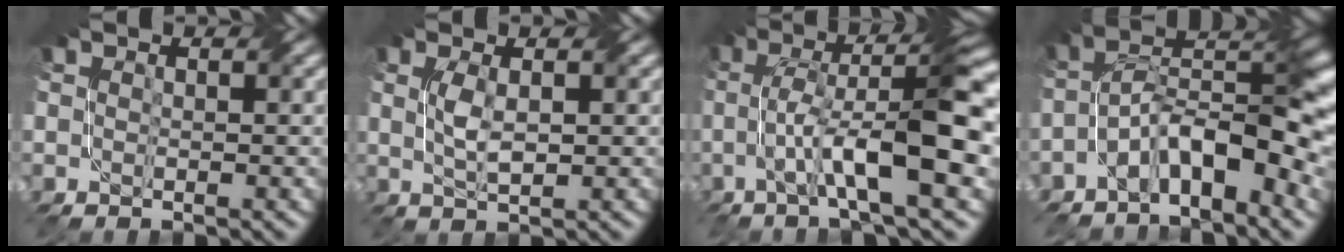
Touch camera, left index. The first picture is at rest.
{"total": 2.1, "force": [0.5, 0.6, 2.0], "torque": [-0.047, 0.004, 0.013]}
{"total": 10.4, "force": [-1.0, 2.0, 10.2], "torque": [-0.166, 0.020, -0.023]}
{"total": 7.9, "force": [-3.6, 2.8, 6.4], "torque": [-0.096, 0.018, -0.072]}